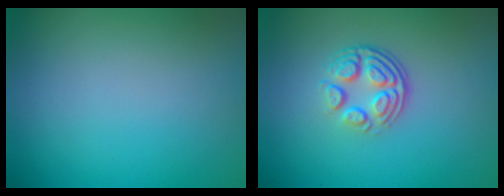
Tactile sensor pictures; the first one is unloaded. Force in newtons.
{"total": 3.9, "press": 2.7, "slide": 2.8}